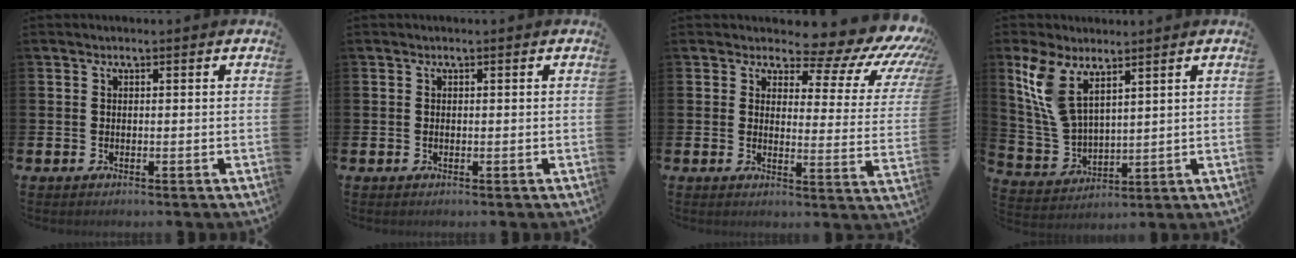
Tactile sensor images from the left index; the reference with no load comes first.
{"total": 0.0}
{"total": 6.7, "force": [5.2, 2.9, 3.1], "torque": [-0.038, -0.053, 0.076]}
{"total": 9.0, "force": [5.9, 3.9, 5.4], "torque": [-0.122, -0.012, 0.113]}